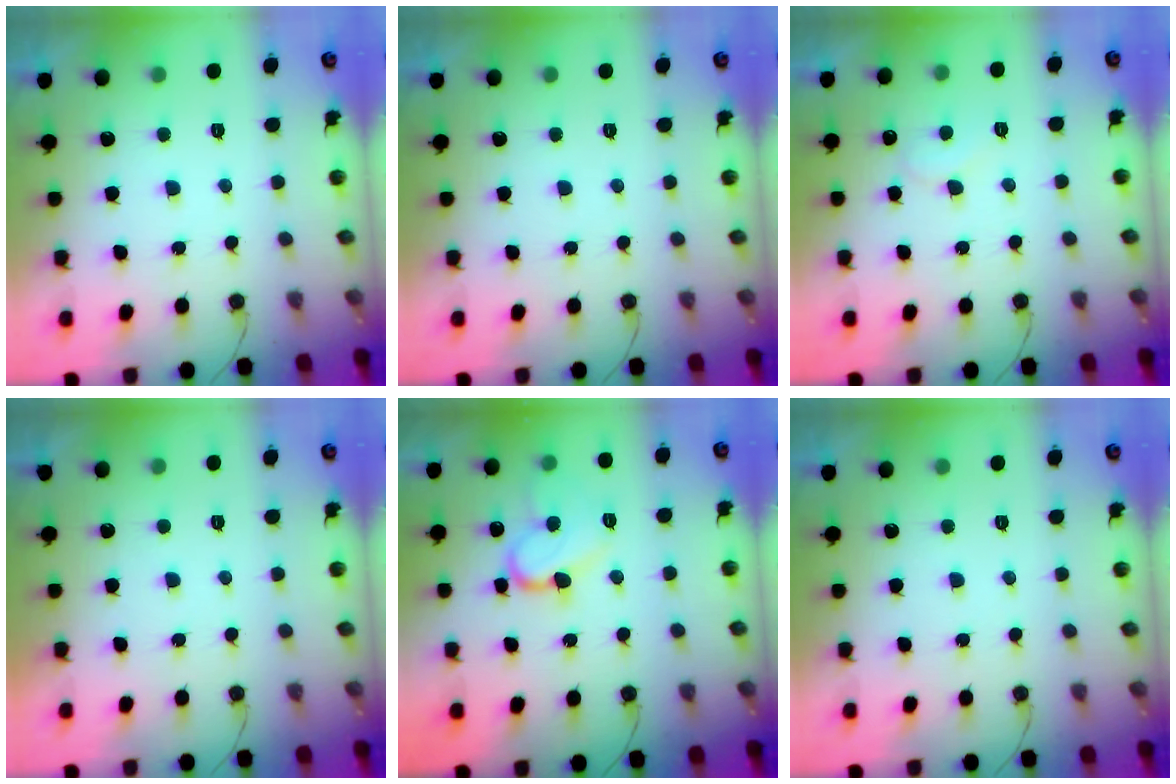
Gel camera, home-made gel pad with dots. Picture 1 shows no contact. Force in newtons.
{"total": 0.0}
{"total": 4.4, "press": 4.4, "slide": 0.4}
{"total": 1.6, "press": 1.6, "slide": 0.0}
{"total": 11.9, "press": 11.8, "slide": 1.3}
{"total": 0.0}